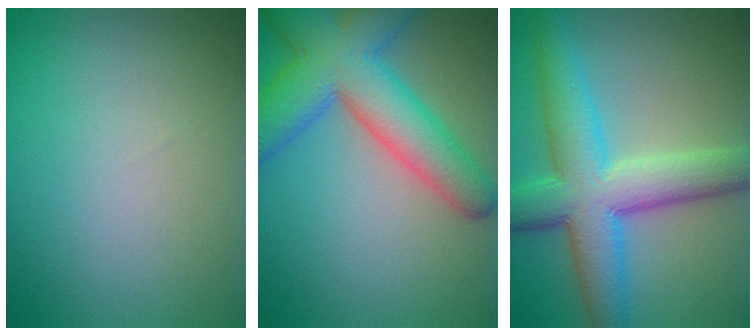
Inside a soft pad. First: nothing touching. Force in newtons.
{"total": 9.0, "press": 9.0, "slide": 0.3}
{"total": 8.8, "press": 8.8, "slide": 0.1}